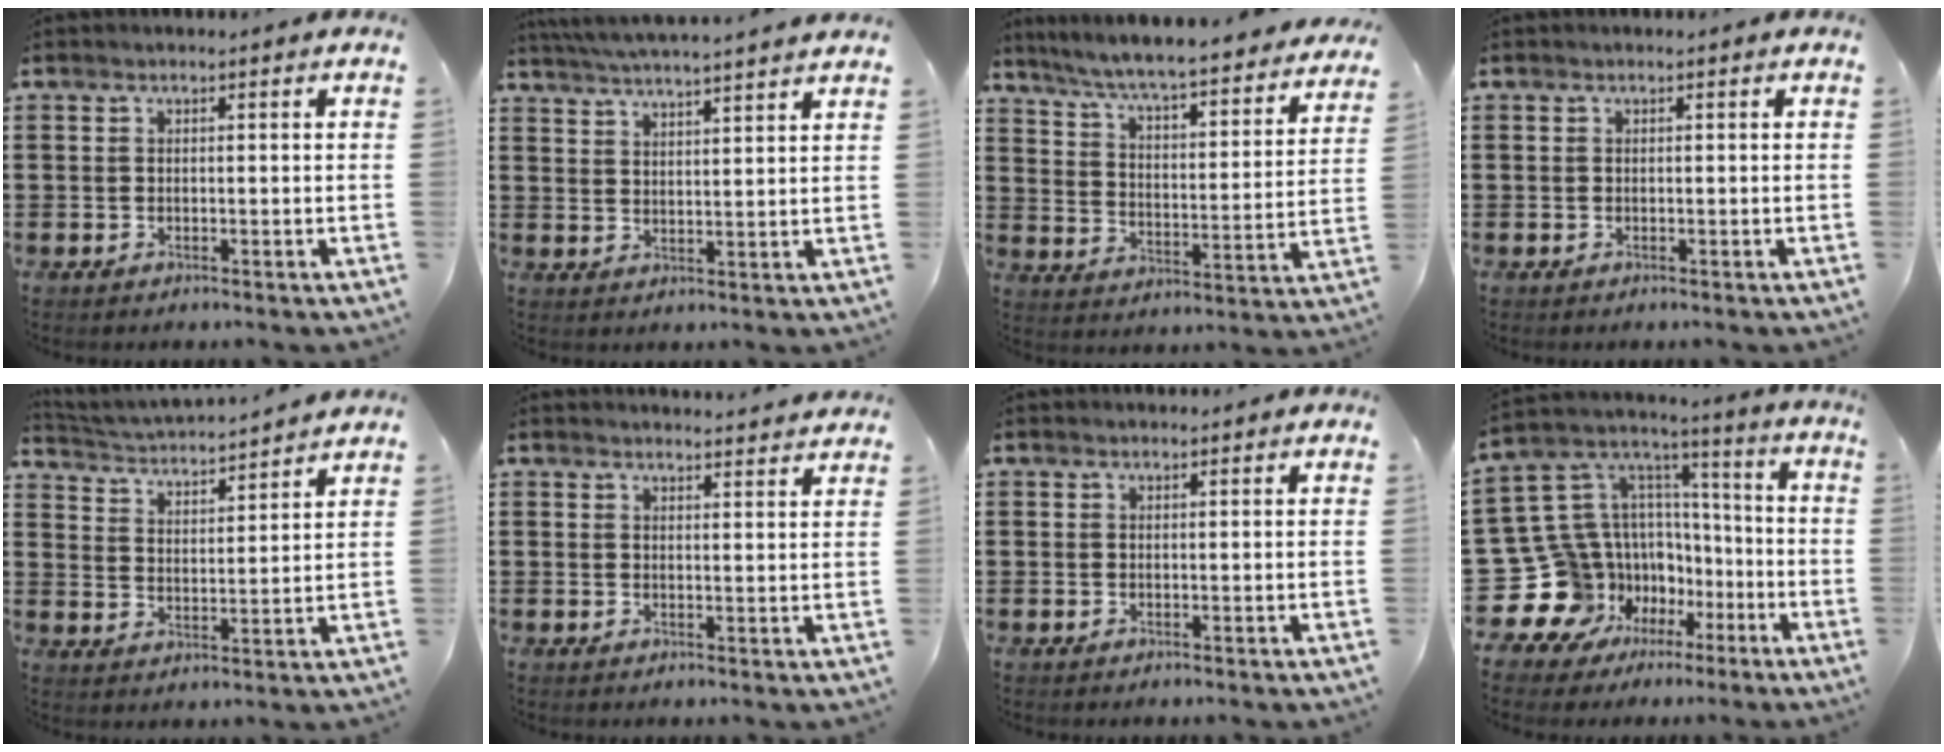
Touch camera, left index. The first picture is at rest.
{"total": 4.9, "force": [4.7, -0.8, 0.9], "torque": [-0.035, -0.024, 0.083]}
{"total": 5.5, "force": [5.1, -0.4, 2.2], "torque": [-0.066, -0.048, 0.080]}
{"total": 0.0}
{"total": 3.4, "force": [3.4, -0.3, 0.3], "torque": [-0.026, -0.033, 0.052]}
{"total": 2.6, "force": [2.6, -0.3, 0.0], "torque": [0.001, -0.013, 0.047]}
{"total": 0.6, "force": [0.6, 0.1, 0.1], "torque": [-0.004, 0.000, 0.013]}
{"total": 14.8, "force": [-5.3, 13.4, 3.4], "torque": [-0.134, -0.029, -0.048]}